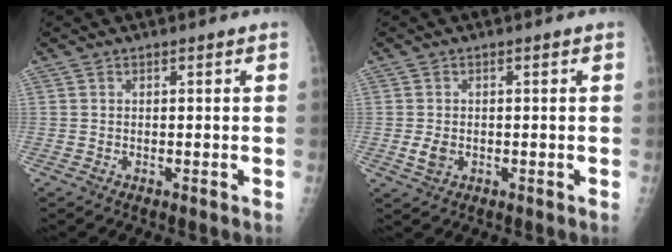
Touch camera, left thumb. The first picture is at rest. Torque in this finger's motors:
{"motor_torque": [-0.31, 0.24, 0.33, 0.00, 0.00]}